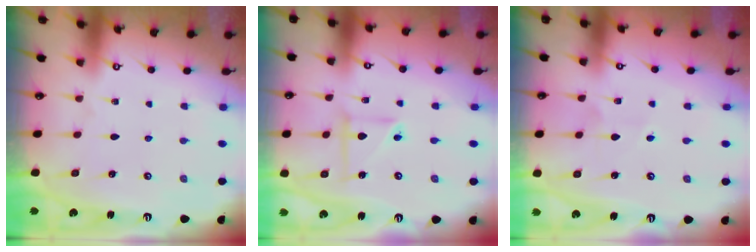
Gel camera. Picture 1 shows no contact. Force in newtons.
{"total": 5.7, "press": 5.7, "slide": 0.5}
{"total": 3.7, "press": 3.7, "slide": 0.5}